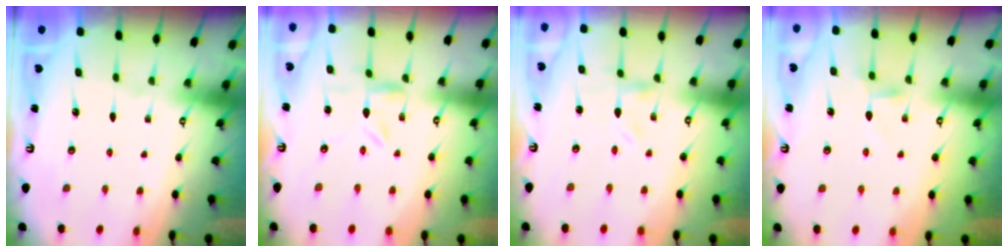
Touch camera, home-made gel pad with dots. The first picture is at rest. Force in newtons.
{"total": 1.8, "press": 1.8, "slide": 0.3}
{"total": 0.0}
{"total": 5.2, "press": 5.2, "slide": 0.4}